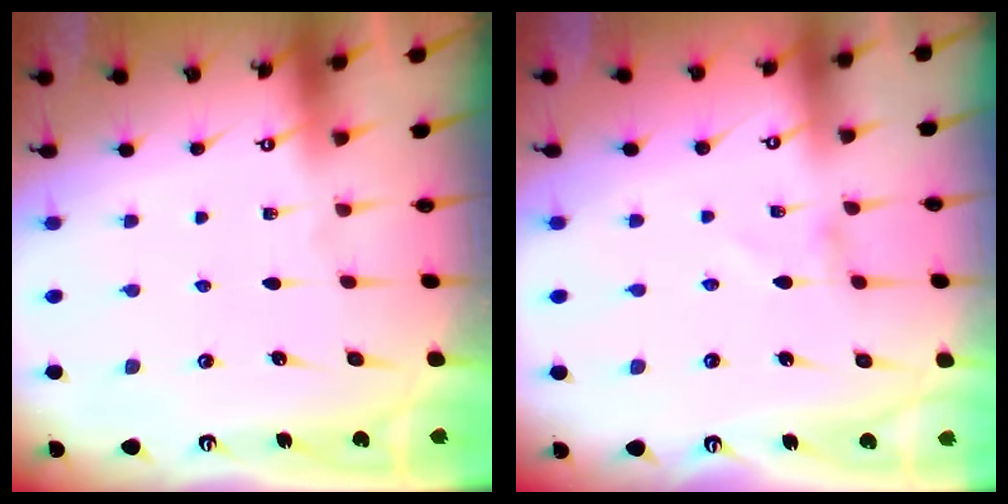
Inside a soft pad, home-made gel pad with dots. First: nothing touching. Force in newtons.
{"total": 1.1, "press": 1.1, "slide": 0.1}